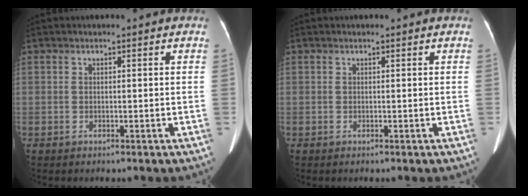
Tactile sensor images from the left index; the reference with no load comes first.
{"total": 0.0}